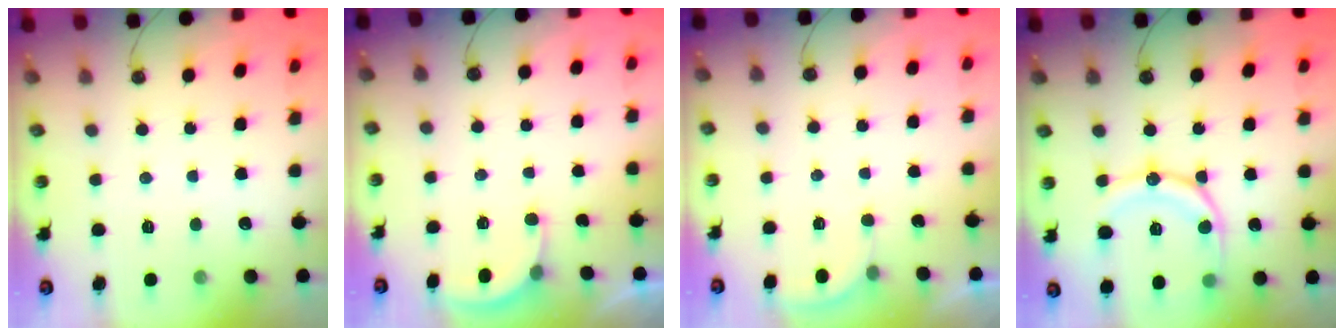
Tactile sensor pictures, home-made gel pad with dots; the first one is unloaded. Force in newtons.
{"total": 2.4, "press": 2.4, "slide": 0.3}
{"total": 1.6, "press": 1.6, "slide": 0.1}
{"total": 14.9, "press": 14.8, "slide": 1.5}